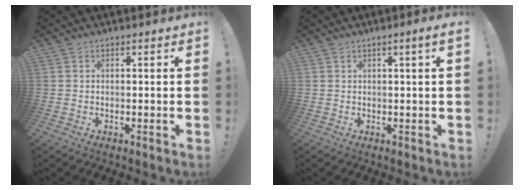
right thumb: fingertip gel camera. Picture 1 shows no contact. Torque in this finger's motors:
{"motor_torque": [0.17, 0.08, 0.01, -0.08, 0.04]}